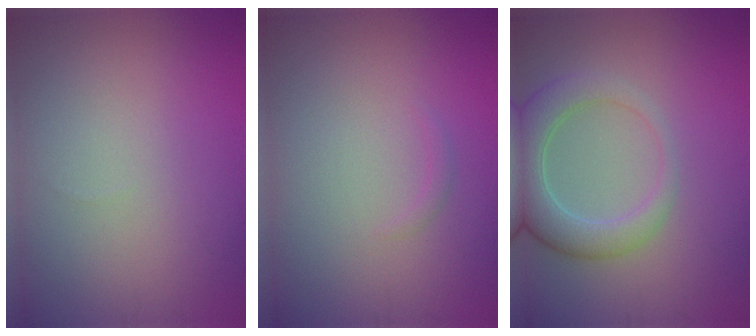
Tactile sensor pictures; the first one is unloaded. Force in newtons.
{"total": 0.5, "press": 0.5, "slide": 0.1}
{"total": 4.9, "press": 4.9, "slide": 0.6}